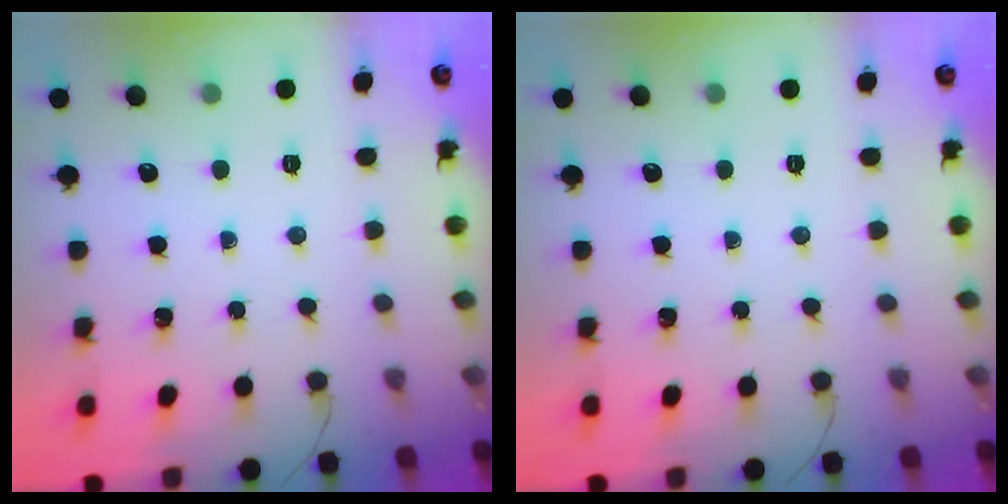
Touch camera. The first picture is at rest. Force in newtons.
{"total": 0.0}